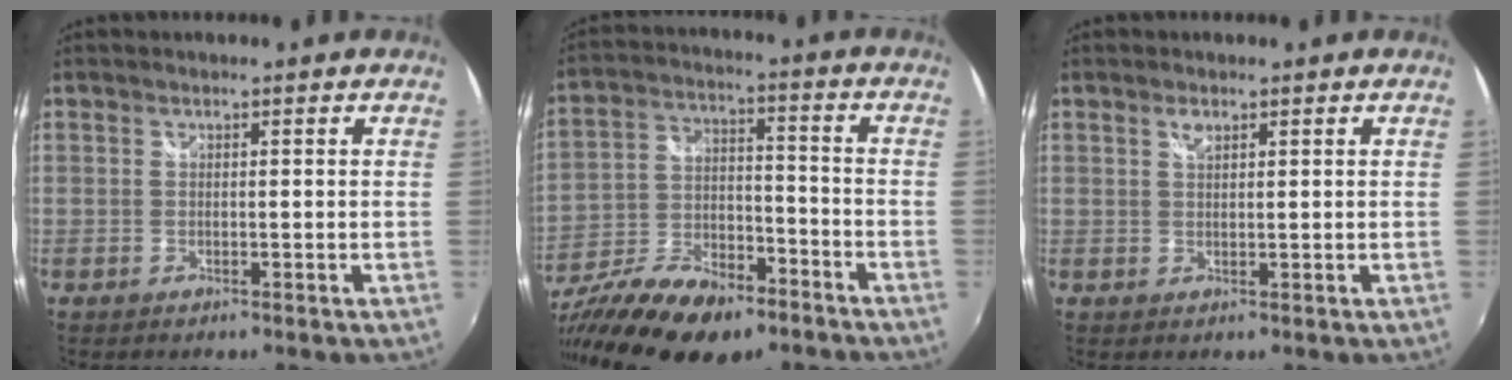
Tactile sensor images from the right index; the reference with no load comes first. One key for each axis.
{"total": 22.9, "fx": -15.6, "fy": 9.6, "fz": 13.8, "tx": -0.282, "ty": -0.037, "tz": -0.259}
{"total": 1.5, "fx": 0.9, "fy": 0.7, "fz": 1.0, "tx": -0.017, "ty": 0.003, "tz": 0.016}